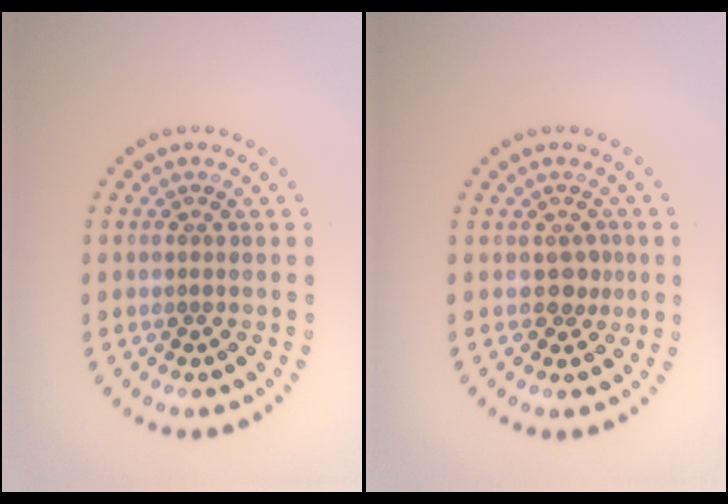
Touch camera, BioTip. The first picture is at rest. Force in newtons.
{"total": 1.5, "press": 1.3, "slide": 0.8}